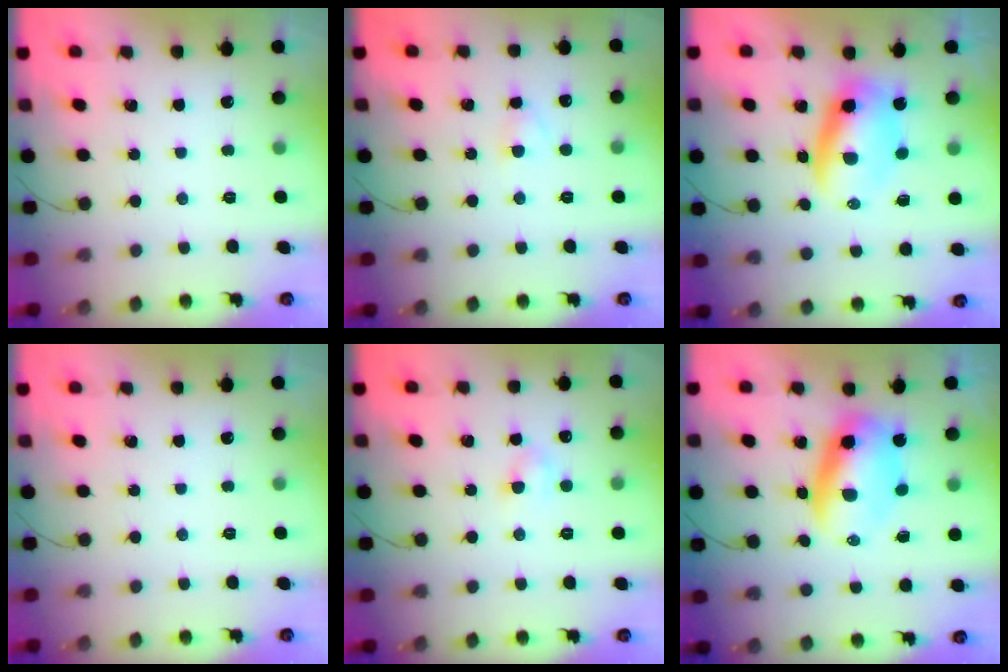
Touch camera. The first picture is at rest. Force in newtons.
{"total": 2.3, "press": 2.1, "slide": 1.0}
{"total": 7.1, "press": 6.8, "slide": 2.0}
{"total": 0.0}
{"total": 3.5, "press": 3.3, "slide": 1.3}
{"total": 9.3, "press": 9.0, "slide": 2.3}